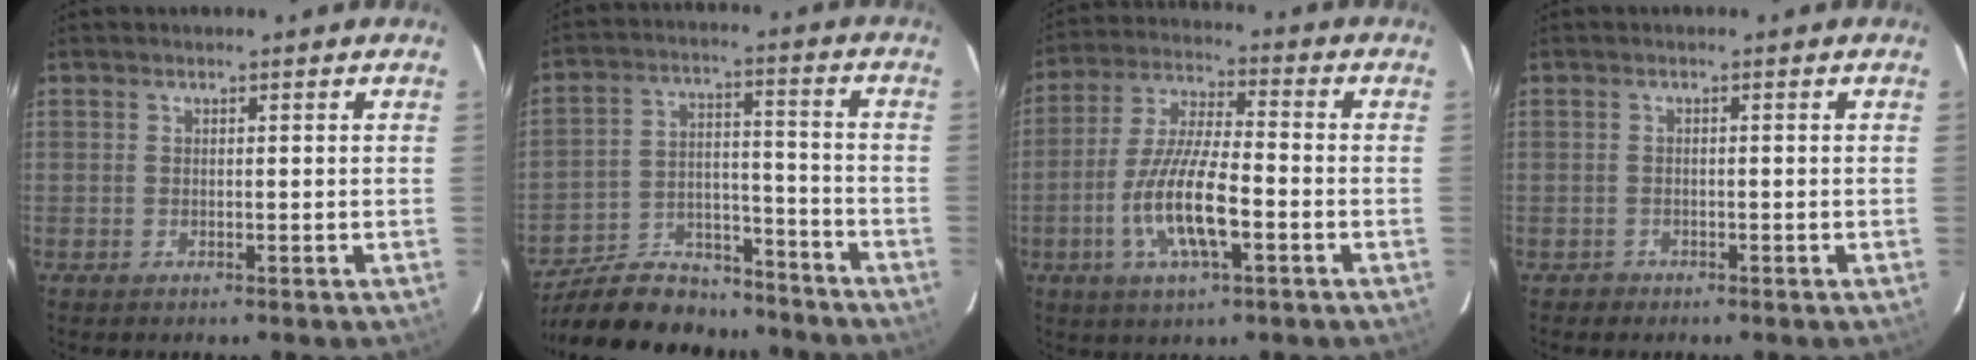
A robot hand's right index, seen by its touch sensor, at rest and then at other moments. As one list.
[{"total": 19.3, "force": [-16.3, 7.6, 6.9], "torque": [-0.149, 0.025, -0.246]}, {"total": 12.8, "force": [-4.3, 3.3, 11.6], "torque": [-0.239, -0.007, -0.080]}, {"total": 1.2, "force": [-0.9, 0.9, 0.0], "torque": [-0.001, 0.004, -0.013]}]